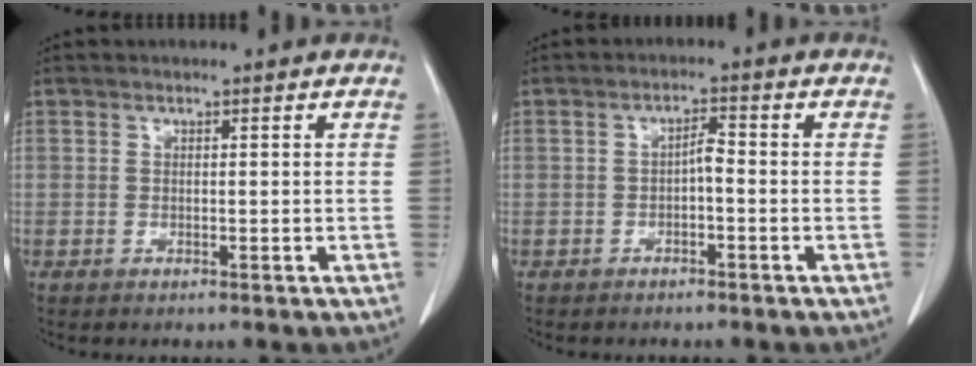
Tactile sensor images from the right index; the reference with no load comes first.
{"total": 2.0, "force": [-0.6, 0.5, 1.9], "torque": [-0.029, 0.006, -0.012]}